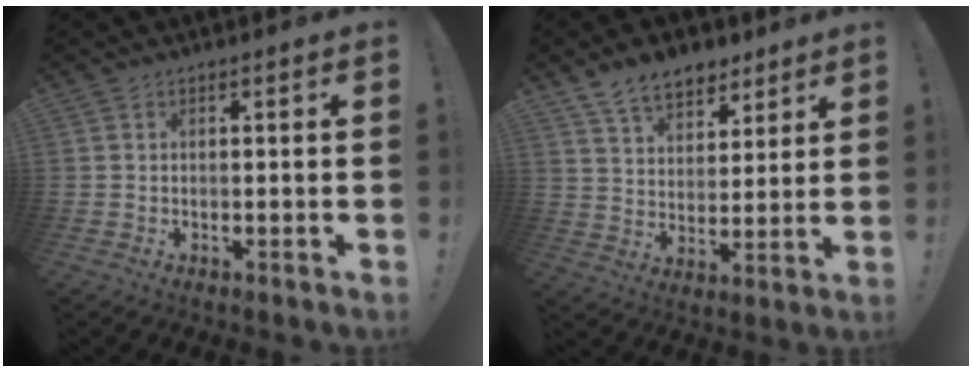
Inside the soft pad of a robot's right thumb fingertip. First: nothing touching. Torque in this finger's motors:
{"motor_torque": [0.10, 1.97, 0.77, 0.57, 0.04]}